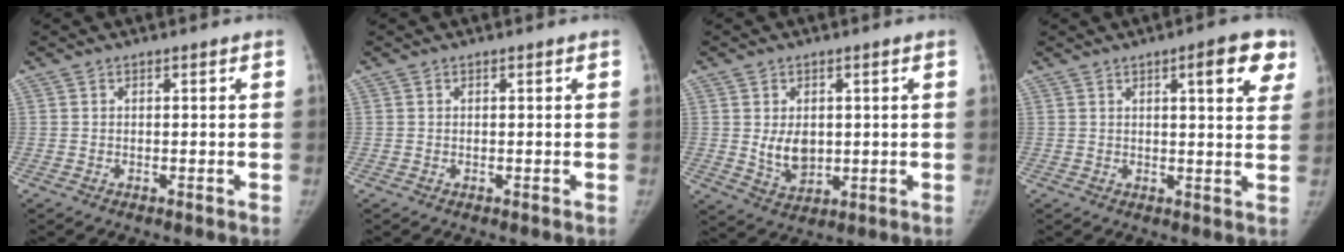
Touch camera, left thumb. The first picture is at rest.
{"total": 0.0}
{"total": 6.2, "force": [0.5, 4.4, 4.4], "torque": [-0.053, -0.014, 0.023]}
{"total": 8.3, "force": [4.0, 2.2, 7.0], "torque": [-0.067, -0.012, 0.045]}